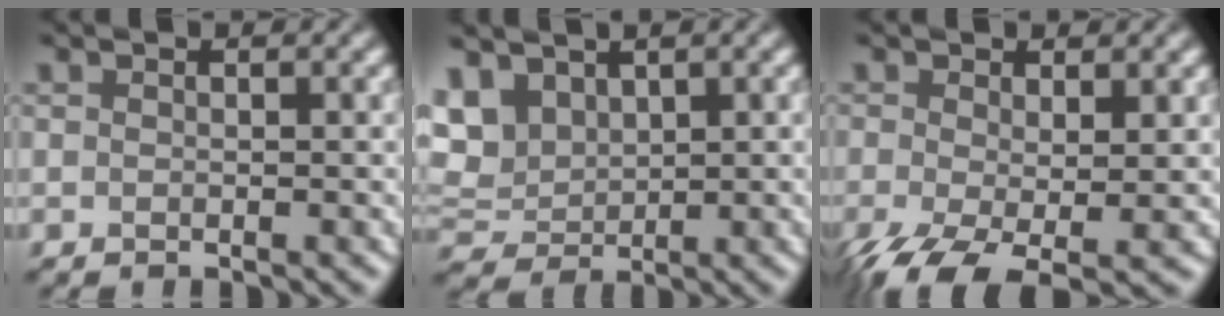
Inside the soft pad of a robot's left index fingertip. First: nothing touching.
{"total": 5.4, "force": [2.6, 3.5, 3.2], "torque": [-0.085, 0.012, 0.060]}
{"total": 5.8, "force": [-2.1, 2.6, 4.7], "torque": [-0.111, -0.019, -0.037]}